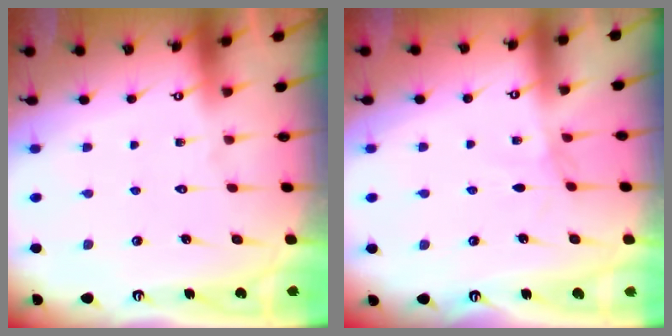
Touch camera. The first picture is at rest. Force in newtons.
{"total": 0.6, "press": 0.6, "slide": 0.3}